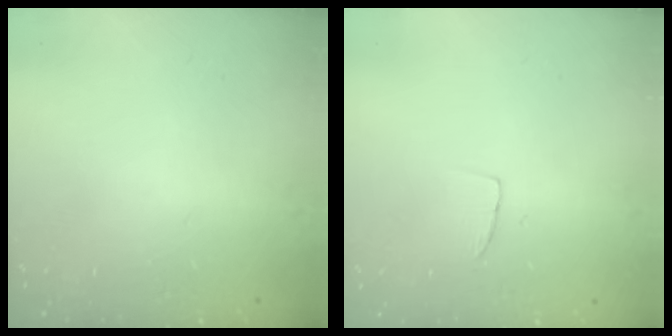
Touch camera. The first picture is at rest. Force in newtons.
{"total": 3.3, "press": 3.3, "slide": 0.2}